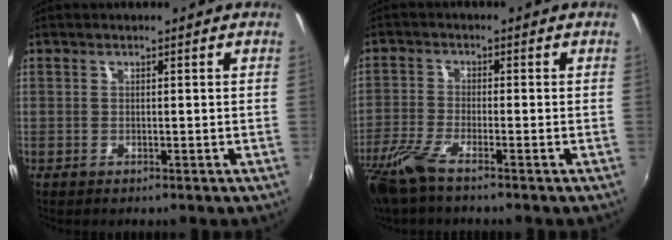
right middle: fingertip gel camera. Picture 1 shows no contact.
{"total": 7.4, "force": [-5.5, 1.0, 4.8], "torque": [-0.122, -0.024, -0.112]}